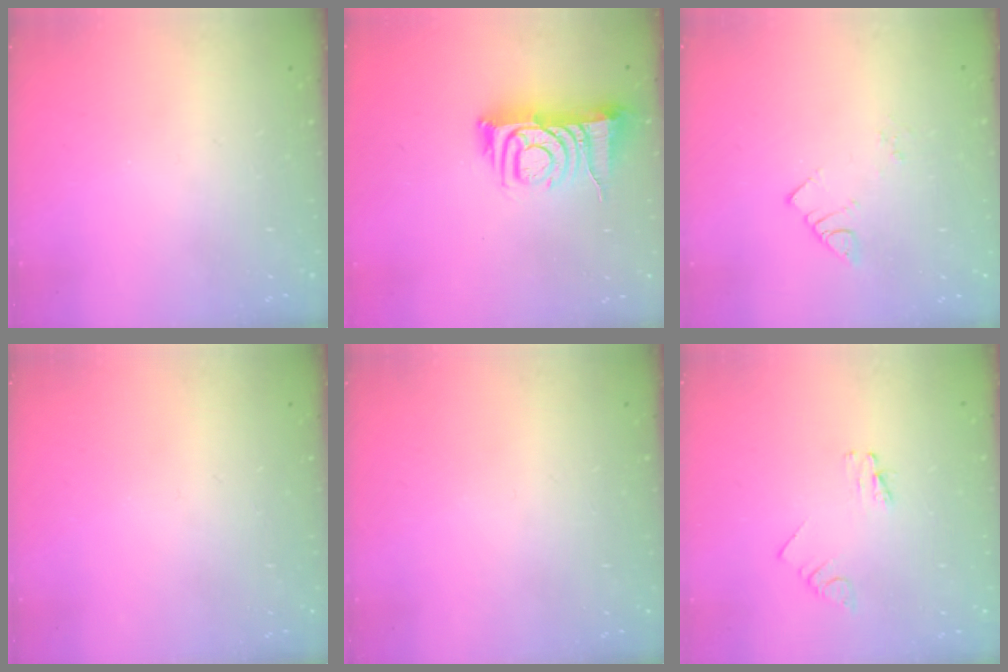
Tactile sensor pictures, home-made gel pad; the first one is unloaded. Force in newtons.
{"total": 9.4, "press": 9.3, "slide": 1.2}
{"total": 2.6, "press": 2.6, "slide": 0.1}
{"total": 0.0}
{"total": 0.0}
{"total": 1.6, "press": 1.6, "slide": 0.2}